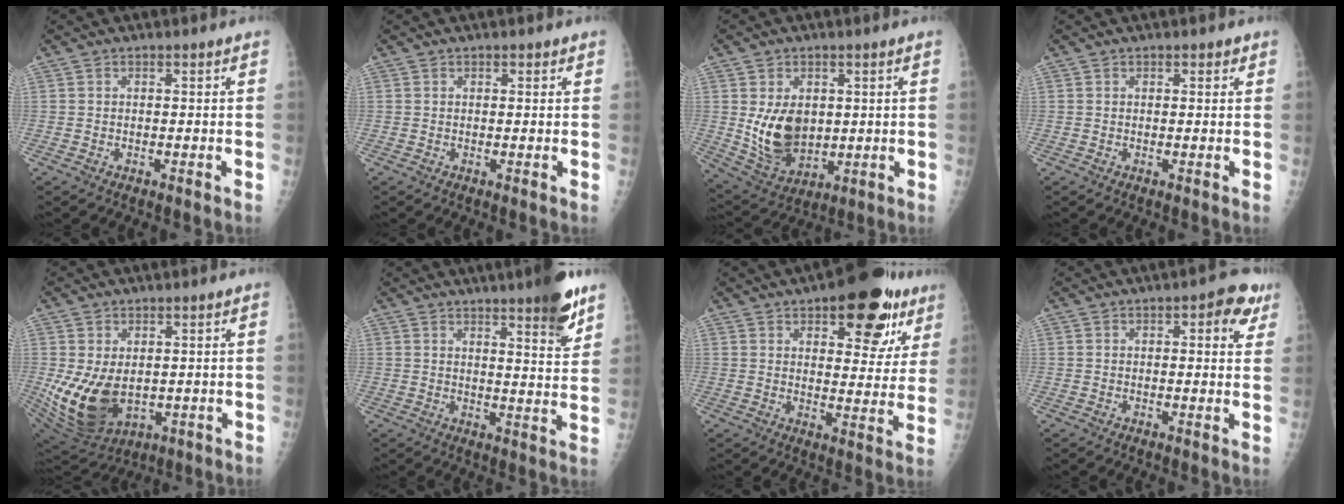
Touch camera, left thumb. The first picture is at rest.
{"total": 0.9, "force": [0.5, 0.5, 0.6], "torque": [-0.003, -0.001, 0.005]}
{"total": 11.5, "force": [1.0, 8.1, 8.0], "torque": [-0.110, -0.021, 0.040]}
{"total": 1.3, "force": [0.8, 0.7, 0.8], "torque": [-0.002, -0.001, 0.006]}
{"total": 12.8, "force": [-0.7, 8.6, 9.4], "torque": [-0.168, -0.019, 0.017]}
{"total": 9.7, "force": [6.4, 1.5, 7.2], "torque": [-0.081, -0.039, 0.084]}
{"total": 18.0, "force": [9.5, 8.0, 13.0], "torque": [-0.120, -0.028, 0.126]}
{"total": 6.1, "force": [2.8, 2.6, 4.8], "torque": [-0.032, -0.004, 0.024]}